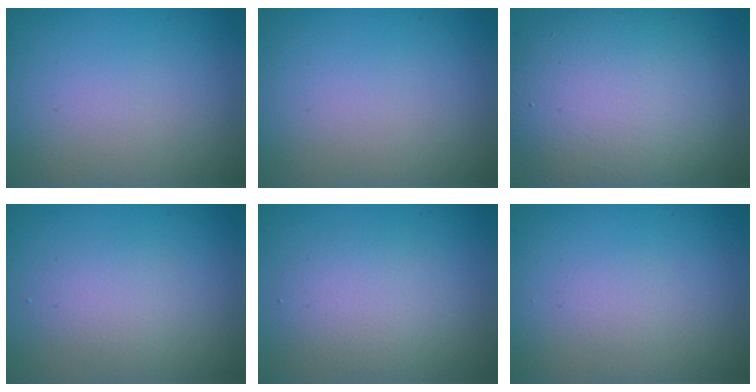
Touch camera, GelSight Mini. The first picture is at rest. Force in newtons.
{"total": 0.0}
{"total": 9.3, "press": 9.3, "slide": 0.3}
{"total": 1.9, "press": 1.8, "slide": 0.2}
{"total": 2.9, "press": 2.9, "slide": 0.2}
{"total": 0.7, "press": 0.7, "slide": 0.1}